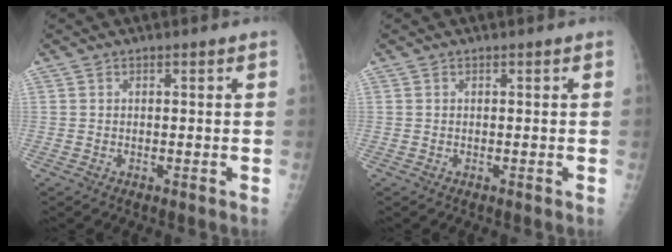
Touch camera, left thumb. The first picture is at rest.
{"total": 0.0}